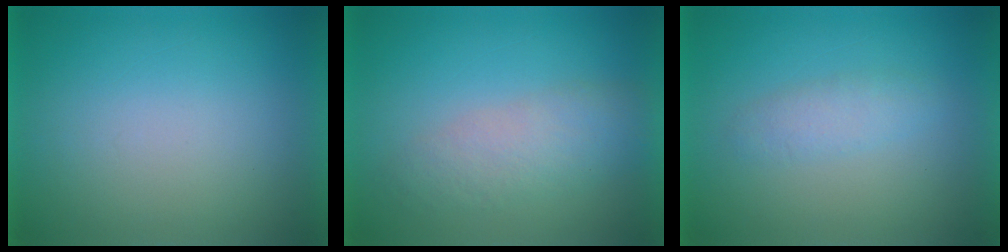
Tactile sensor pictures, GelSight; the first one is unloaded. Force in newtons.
{"total": 3.0}
{"total": 2.3}